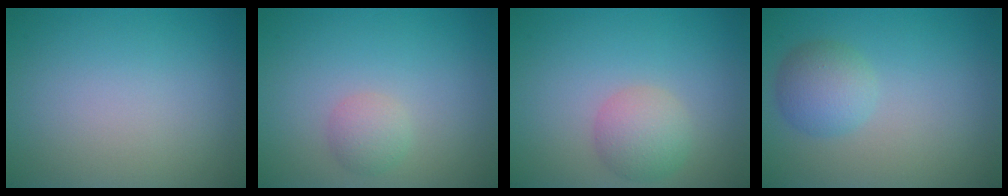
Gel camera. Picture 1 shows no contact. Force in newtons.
{"total": 1.7, "press": 1.7, "slide": 0.2}
{"total": 3.0, "press": 3.0, "slide": 0.2}
{"total": 2.9, "press": 2.9, "slide": 0.1}